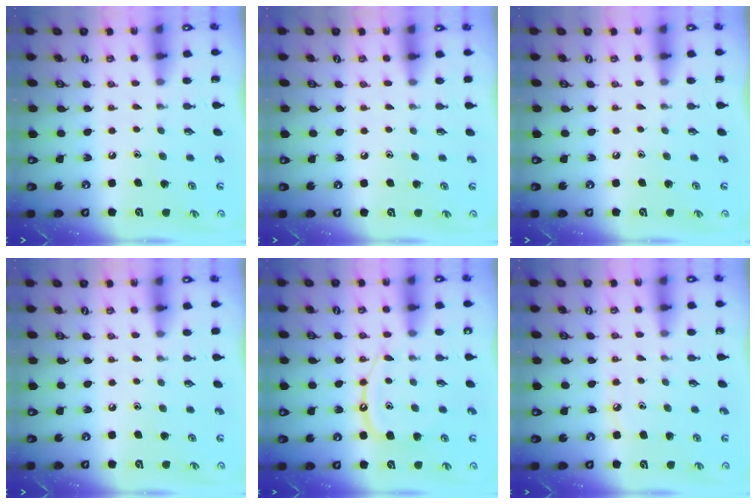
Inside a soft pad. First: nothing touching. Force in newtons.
{"total": 2.9, "press": 2.9, "slide": 0.5}
{"total": 0.0}
{"total": 2.3, "press": 2.2, "slide": 0.4}
{"total": 11.4, "press": 11.4, "slide": 1.2}
{"total": 4.8, "press": 4.8, "slide": 0.3}